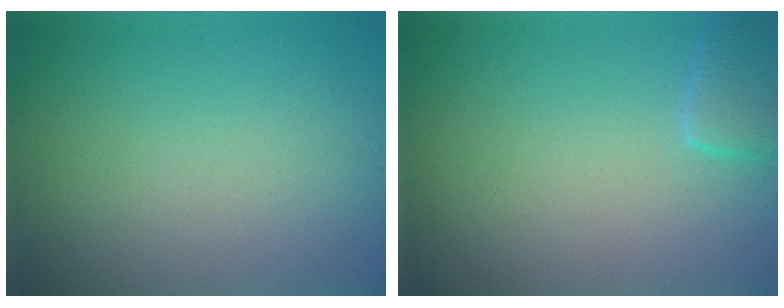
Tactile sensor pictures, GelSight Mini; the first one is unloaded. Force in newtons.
{"total": 2.4, "press": 2.4, "slide": 0.2}